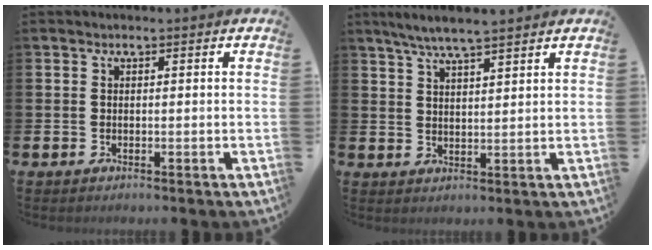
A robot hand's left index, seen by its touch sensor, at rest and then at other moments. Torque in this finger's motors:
{"motor_torque": [0.04, -0.35, 0.65, 0.18]}